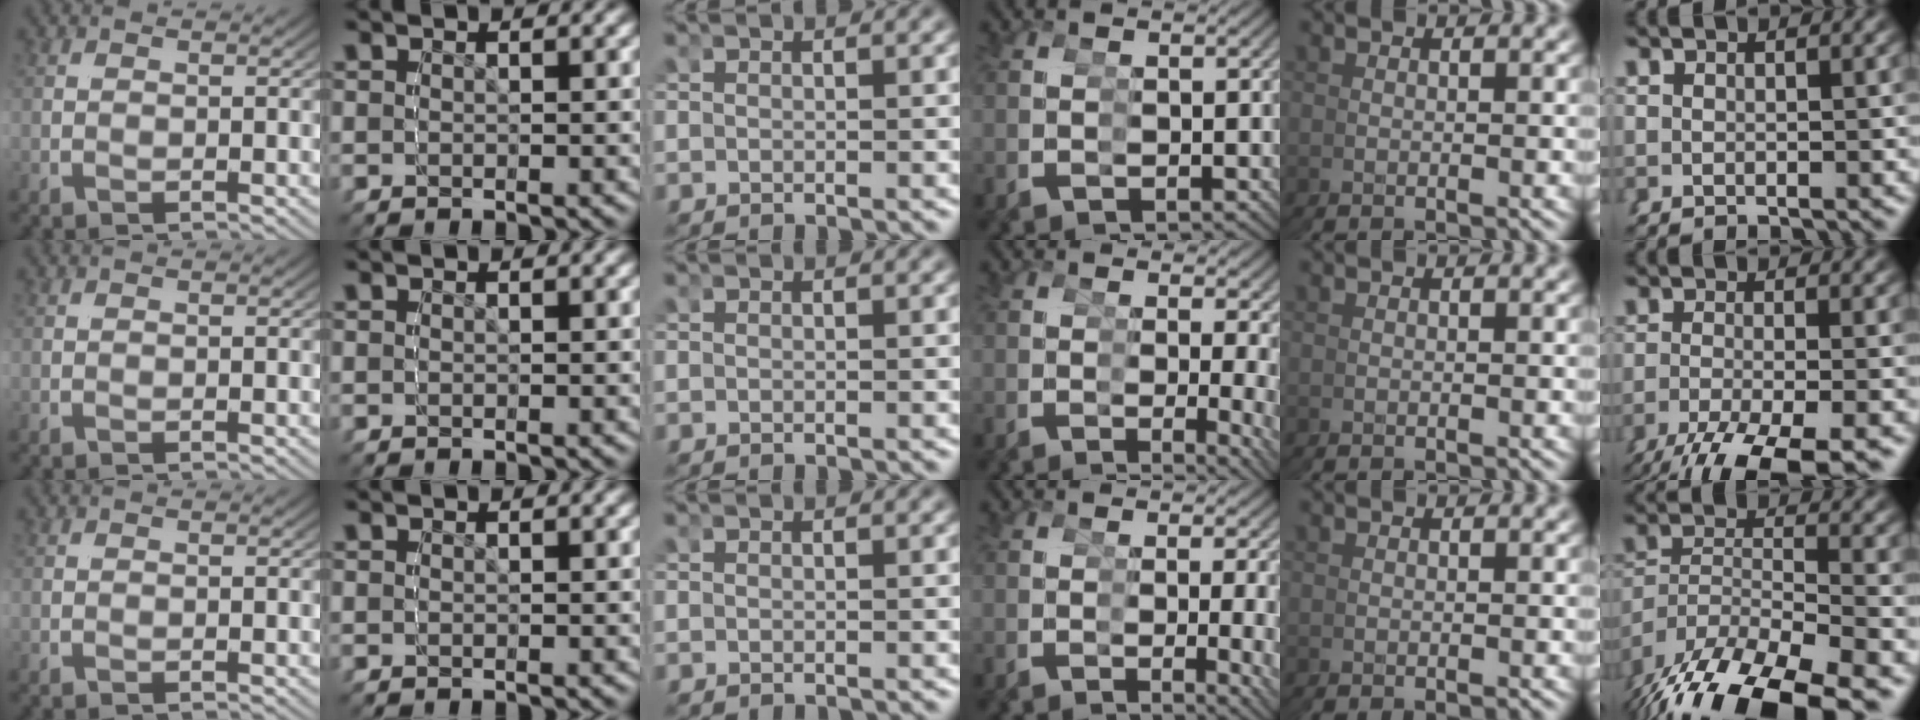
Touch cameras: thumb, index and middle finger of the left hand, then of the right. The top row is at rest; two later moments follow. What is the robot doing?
{"motion": "grasp_and_lifting", "object": "condiment"}